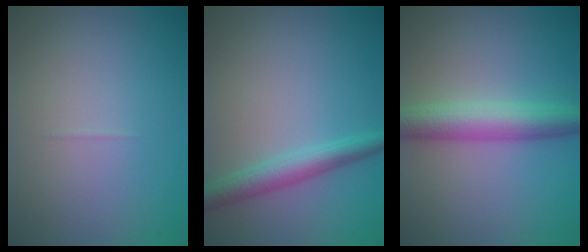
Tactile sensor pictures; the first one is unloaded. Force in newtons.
{"total": 2.9, "press": 2.9, "slide": 0.0}
{"total": 4.6, "press": 4.6, "slide": 0.1}